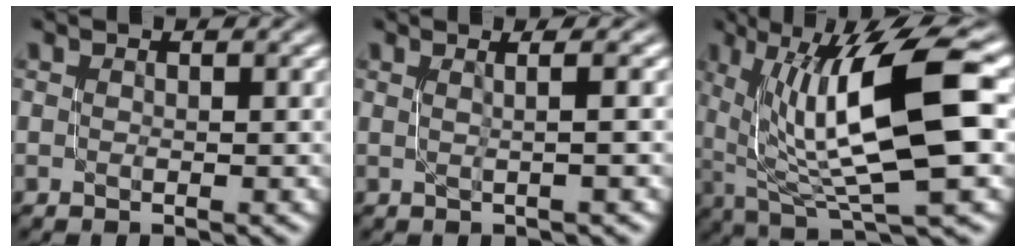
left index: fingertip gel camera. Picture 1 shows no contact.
{"total": 1.8, "force": [0.3, 0.4, 1.8], "torque": [-0.025, 0.006, -0.002]}
{"total": 11.4, "force": [1.8, 3.1, 10.9], "torque": [-0.178, 0.001, 0.037]}